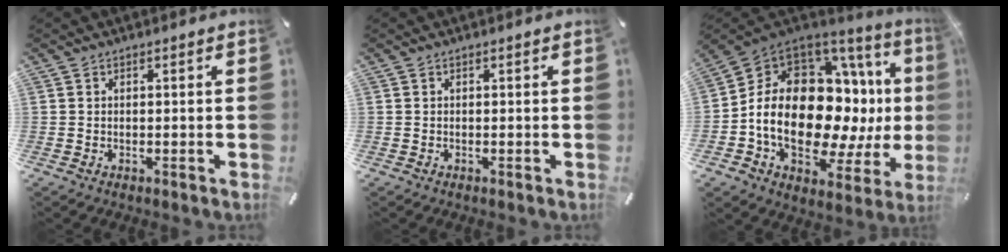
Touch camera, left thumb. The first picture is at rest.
{"total": 0.0}
{"total": 22.9, "force": [-0.6, 14.2, 17.9], "torque": [-0.340, -0.036, -0.003]}